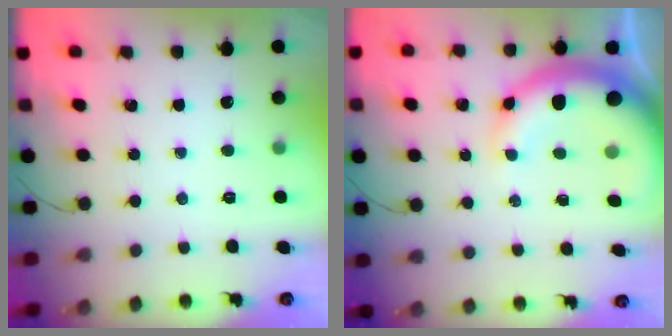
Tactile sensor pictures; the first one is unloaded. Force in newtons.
{"total": 12.2, "press": 11.9, "slide": 2.5}